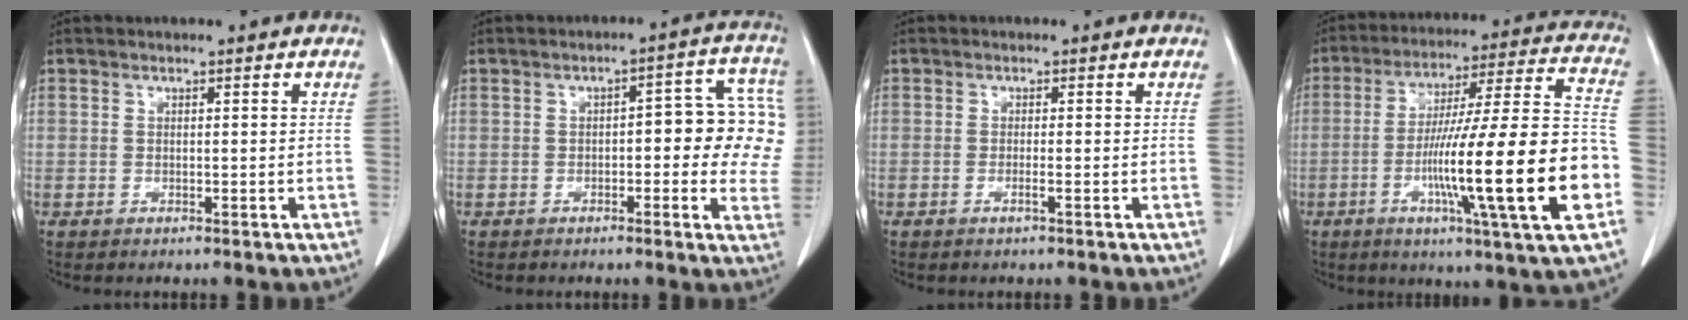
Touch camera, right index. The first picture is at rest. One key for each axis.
{"total": 12.7, "fx": 1.0, "fy": 4.9, "fz": 11.6, "tx": -0.129, "ty": 0.033, "tz": 0.011}
{"total": 0.9, "fx": -0.4, "fy": -0.1, "fz": 0.8, "tx": -0.016, "ty": 0.000, "tz": -0.008}
{"total": 23.3, "fx": -6.4, "fy": 0.1, "fz": 22.5, "tx": -0.338, "ty": -0.008, "tz": -0.109}